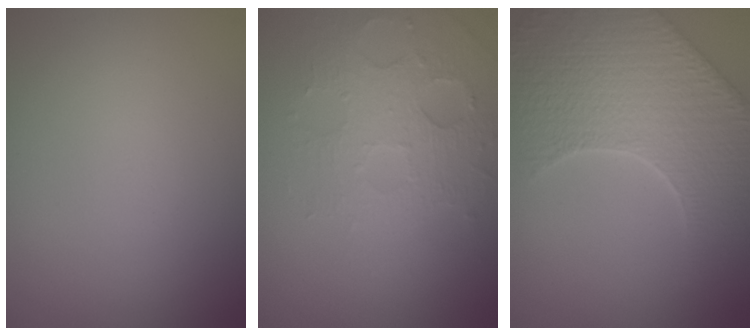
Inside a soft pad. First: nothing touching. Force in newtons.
{"total": 3.6, "press": 3.3, "slide": 1.5}
{"total": 8.5, "press": 6.3, "slide": 5.8}